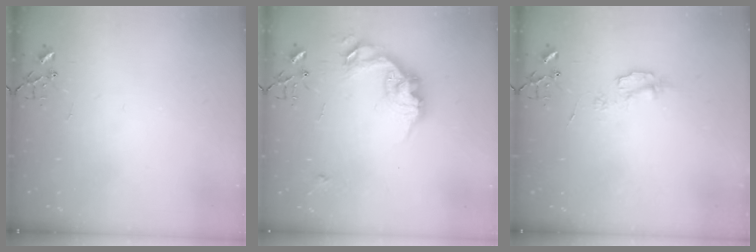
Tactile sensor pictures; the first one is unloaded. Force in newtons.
{"total": 16.0, "press": 16.0, "slide": 0.3}
{"total": 5.1, "press": 5.0, "slide": 0.7}